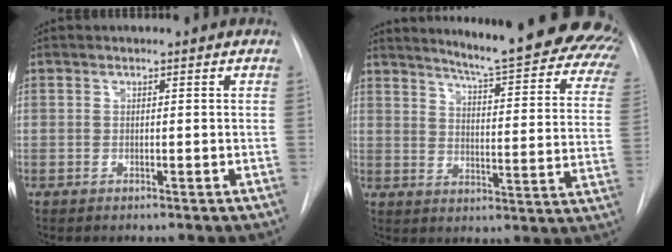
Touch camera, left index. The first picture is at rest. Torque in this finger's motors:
{"motor_torque": [1.03, -1.11, 0.46, 0.12]}